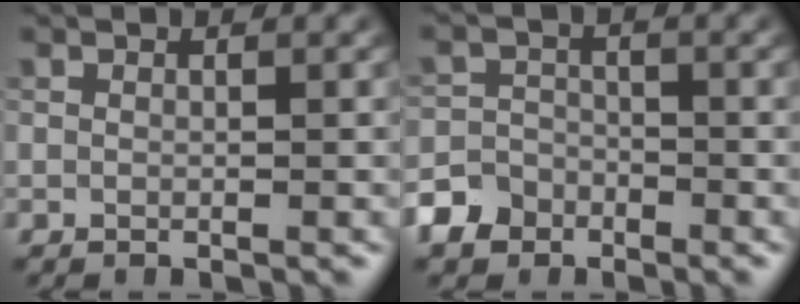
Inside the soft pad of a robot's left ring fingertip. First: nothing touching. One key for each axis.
{"total": 3.6, "fx": -2.5, "fy": 2.5, "fz": 0.7, "tx": -0.009, "ty": -0.003, "tz": -0.049}